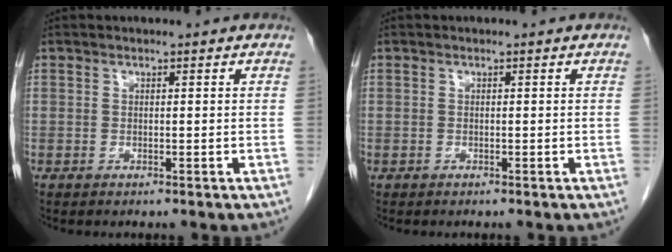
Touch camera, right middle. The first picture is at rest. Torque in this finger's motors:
{"motor_torque": [1.15, -0.99, 0.73, 0.20]}